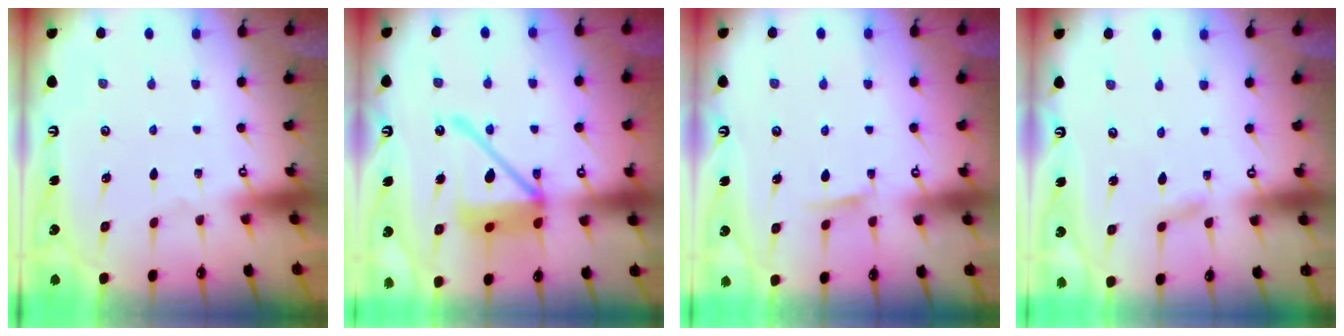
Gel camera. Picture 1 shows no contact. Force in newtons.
{"total": 16.8, "press": 16.7, "slide": 2.2}
{"total": 3.8, "press": 3.8, "slide": 0.5}
{"total": 1.5, "press": 1.5, "slide": 0.2}